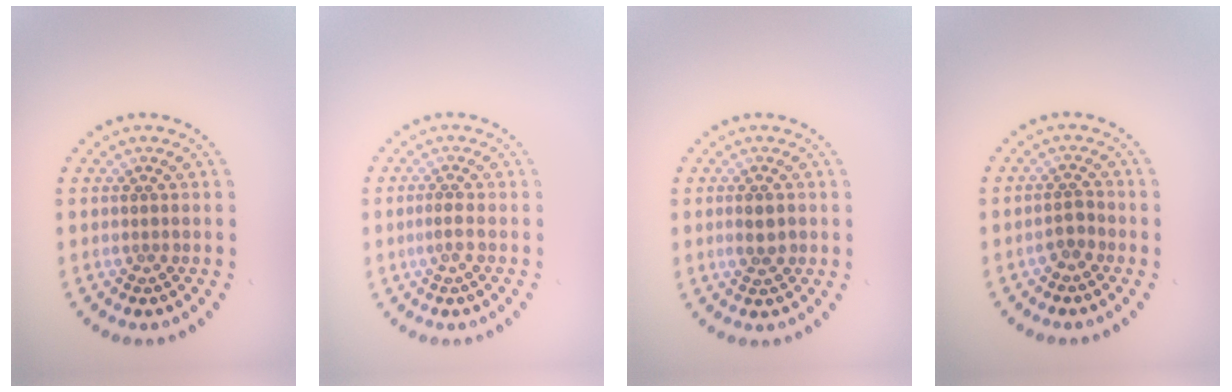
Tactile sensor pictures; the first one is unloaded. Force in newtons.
{"total": 0.9, "press": 0.8, "slide": 0.5}
{"total": 1.8, "press": 1.8, "slide": 0.2}
{"total": 1.3, "press": 1.1, "slide": 0.7}